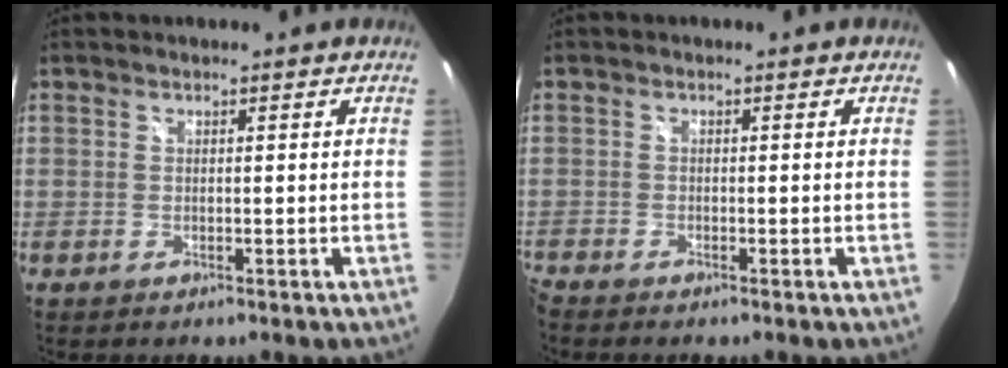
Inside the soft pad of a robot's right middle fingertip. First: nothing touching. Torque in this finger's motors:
{"motor_torque": [1.05, -1.08, 0.29, 0.21]}